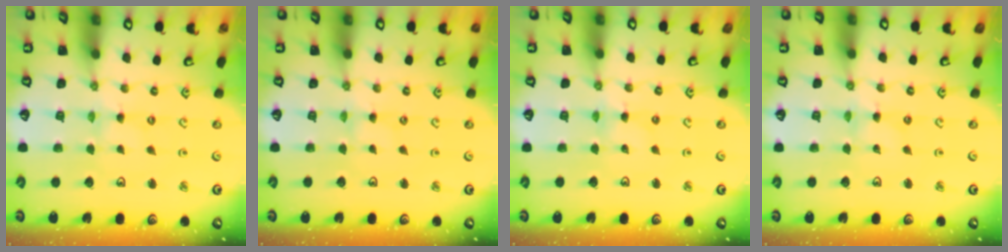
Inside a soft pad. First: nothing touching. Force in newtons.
{"total": 0.0}
{"total": 1.9, "press": 1.9, "slide": 0.2}
{"total": 0.0}